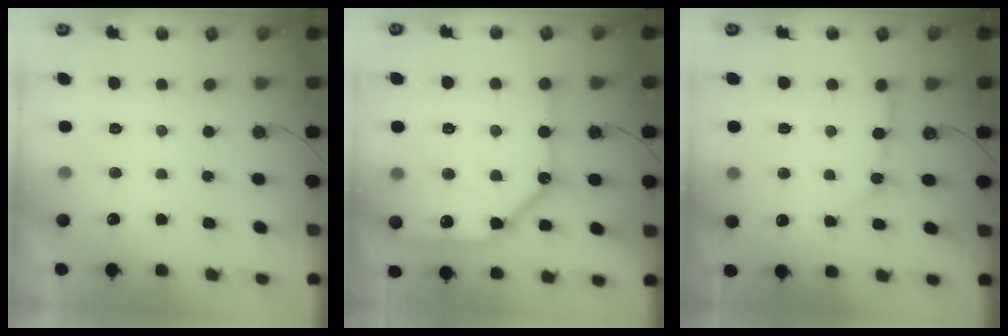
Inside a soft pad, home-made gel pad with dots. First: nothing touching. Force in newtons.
{"total": 19.4, "press": 19.3, "slide": 1.9}
{"total": 8.1, "press": 8.1, "slide": 0.4}